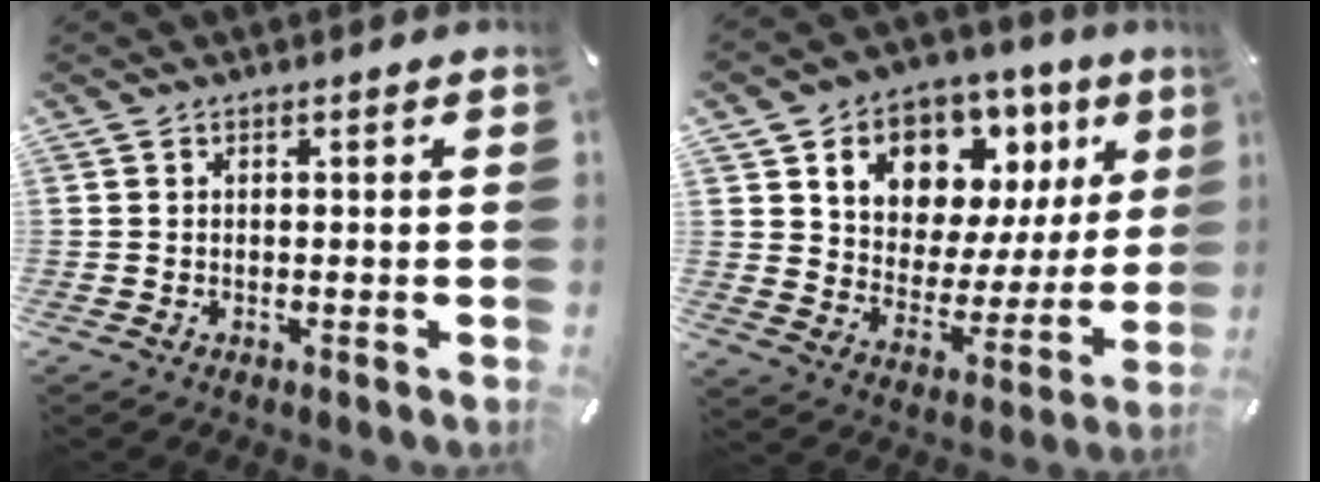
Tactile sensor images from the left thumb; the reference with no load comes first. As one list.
[{"total": 10.7, "force": [6.5, 7.9, 3.2], "torque": [-0.050, -0.068, 0.114]}]